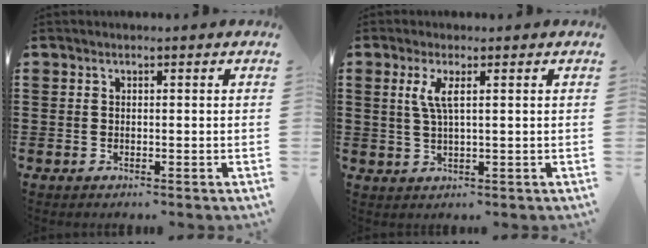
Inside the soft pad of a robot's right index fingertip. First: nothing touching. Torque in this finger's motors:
{"motor_torque": [0.68, 0.00, 0.32, 0.10]}